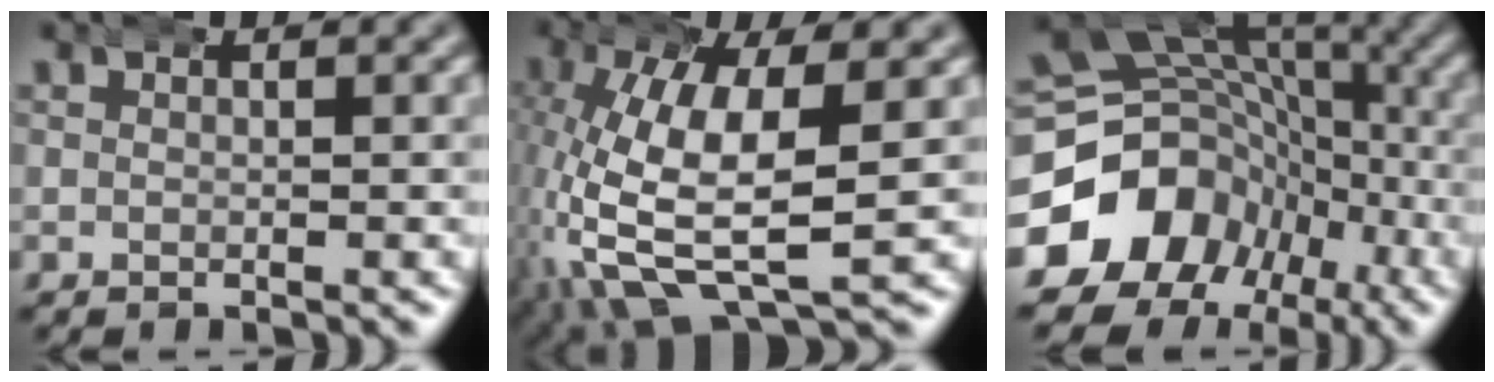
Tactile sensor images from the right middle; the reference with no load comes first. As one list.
[{"total": 10.6, "force": [-0.5, 5.4, 9.2], "torque": [-0.199, -0.036, 0.016]}, {"total": 17.8, "force": [-5.0, 15.1, 8.0], "torque": [-0.149, -0.057, -0.074]}]